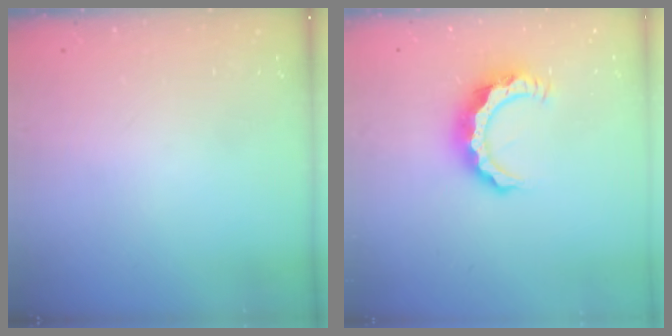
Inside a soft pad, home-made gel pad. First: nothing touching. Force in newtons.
{"total": 9.2, "press": 9.2, "slide": 0.2}